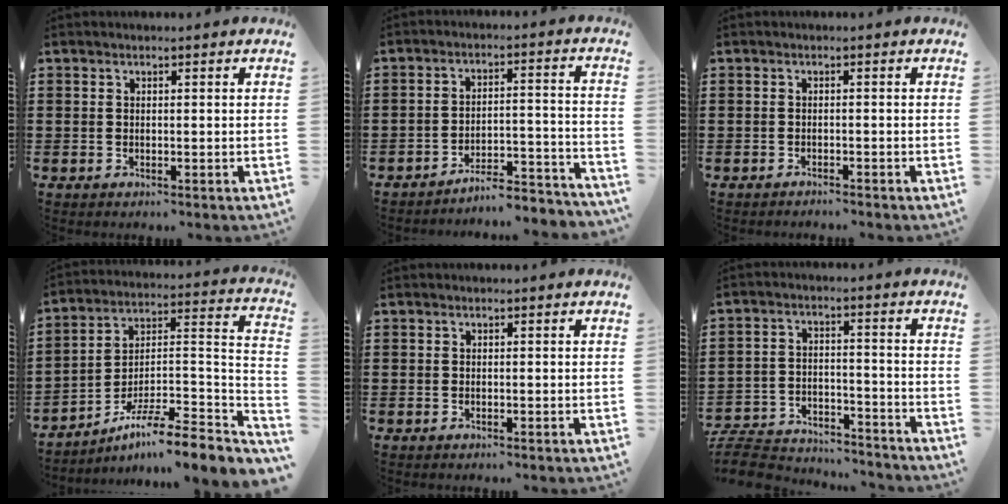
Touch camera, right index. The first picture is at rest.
{"total": 5.3, "force": [-5.1, 0.2, 1.5], "torque": [-0.026, 0.002, -0.103]}
{"total": 0.9, "force": [-0.9, 0.0, 0.1], "torque": [-0.004, 0.001, -0.019]}
{"total": 8.6, "force": [-6.7, 0.9, 5.3], "torque": [-0.085, -0.004, -0.134]}
{"total": 0.0}
{"total": 7.2, "force": [-7.0, 1.2, 1.5], "torque": [-0.036, 0.011, -0.138]}